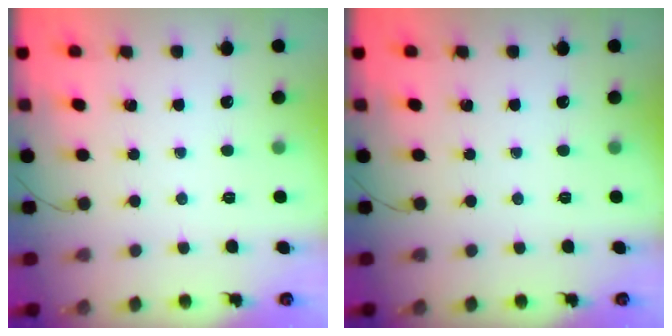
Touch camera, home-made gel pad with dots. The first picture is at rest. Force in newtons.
{"total": 0.0}